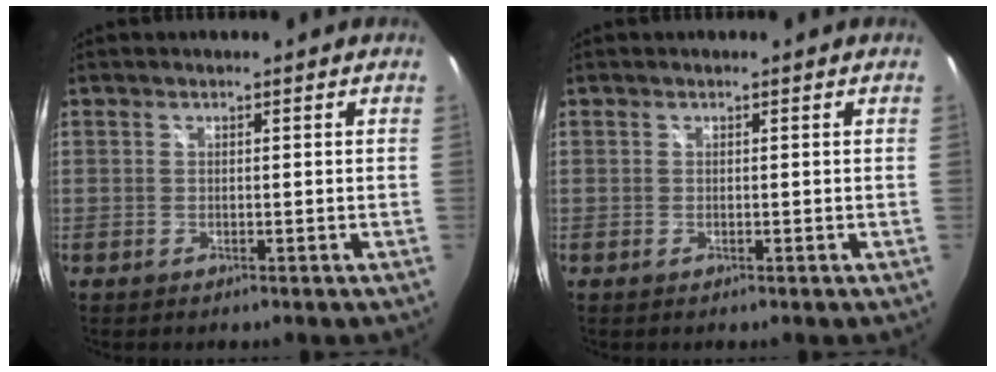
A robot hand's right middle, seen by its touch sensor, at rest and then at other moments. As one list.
[{"total": 0.0}]